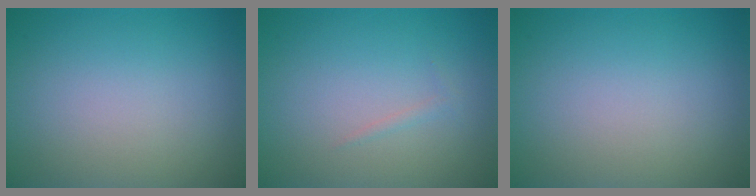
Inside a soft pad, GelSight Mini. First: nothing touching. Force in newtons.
{"total": 0.6, "press": 0.5, "slide": 0.1}
{"total": 0.0}